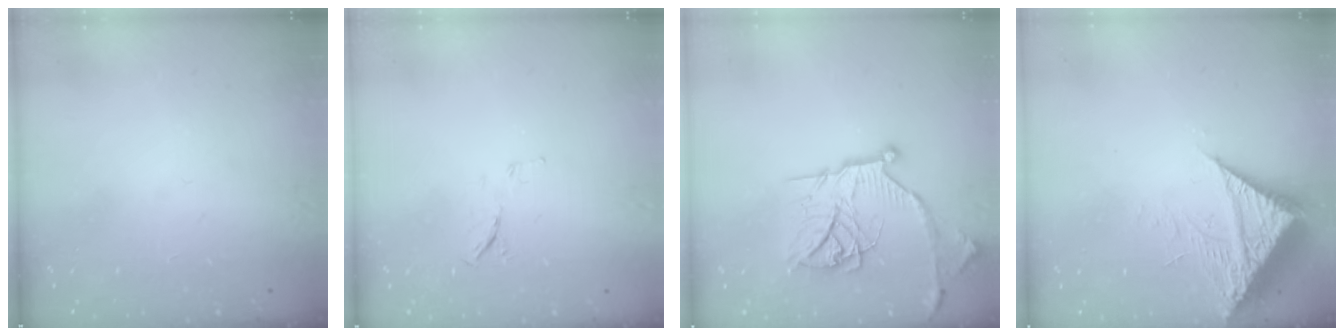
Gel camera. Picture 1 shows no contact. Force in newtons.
{"total": 5.4, "press": 5.2, "slide": 1.3}
{"total": 19.1, "press": 19.0, "slide": 1.7}
{"total": 9.4, "press": 9.4, "slide": 1.0}